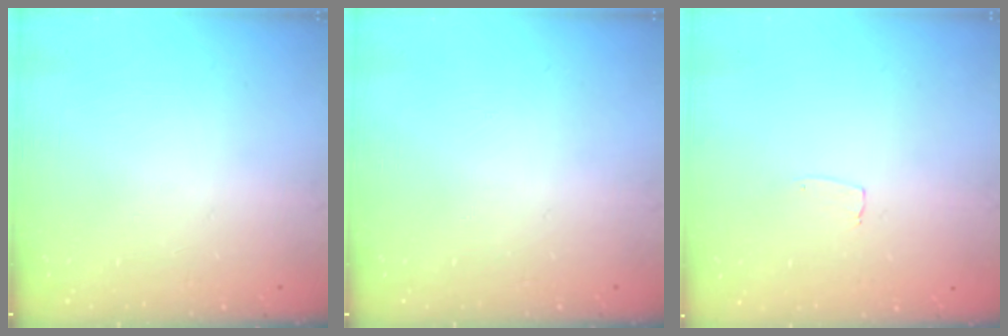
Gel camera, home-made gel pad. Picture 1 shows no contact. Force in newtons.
{"total": 0.0}
{"total": 3.2, "press": 3.2, "slide": 0.2}